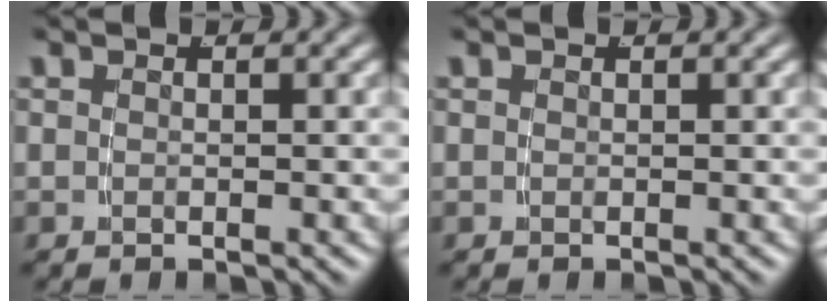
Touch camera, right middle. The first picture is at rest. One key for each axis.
{"total": 0.0}